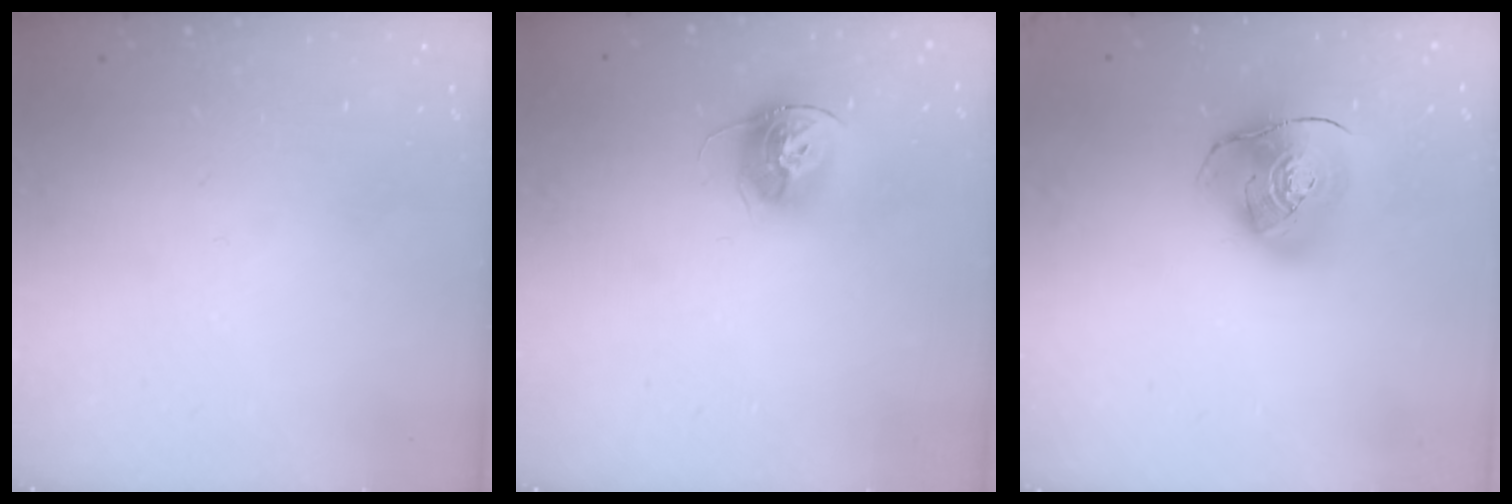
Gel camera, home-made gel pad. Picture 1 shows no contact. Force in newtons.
{"total": 12.1, "press": 12.1, "slide": 0.5}
{"total": 14.3, "press": 14.2, "slide": 1.9}